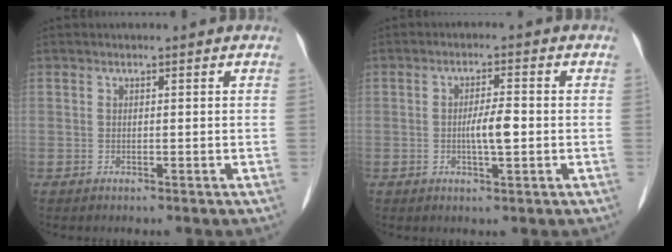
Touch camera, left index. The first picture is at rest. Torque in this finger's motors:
{"motor_torque": [0.85, 0.17, 0.19, 0.06]}